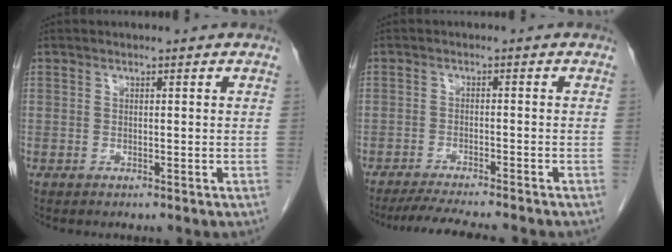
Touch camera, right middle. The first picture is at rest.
{"total": 8.9, "force": [-8.0, 0.3, 4.0], "torque": [-0.057, -0.016, -0.123]}